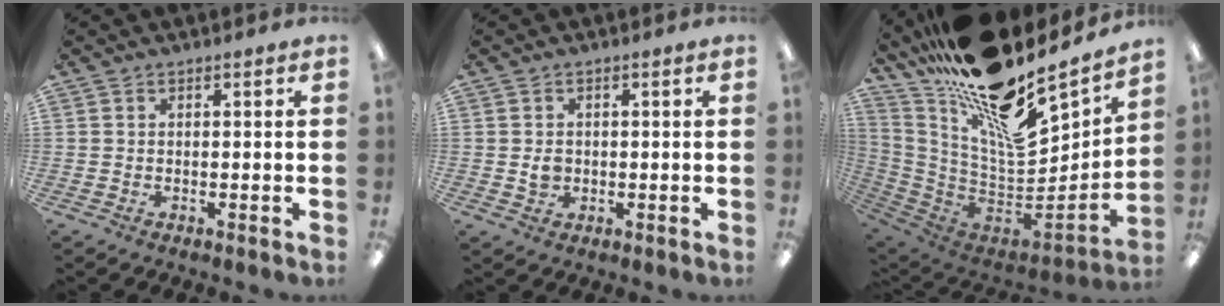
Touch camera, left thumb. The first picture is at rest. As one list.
[{"total": 2.4, "force": [0.2, 2.0, 1.3], "torque": [-0.018, 0.001, 0.001]}, {"total": 23.7, "force": [16.2, 8.7, 14.9], "torque": [-0.230, -0.124, 0.282]}]